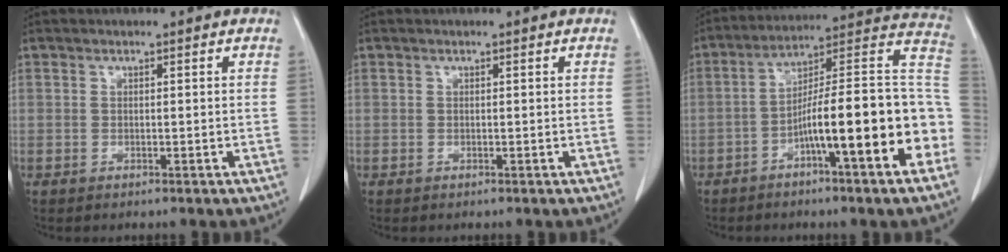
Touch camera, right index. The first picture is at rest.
{"total": 0.0}
{"total": 19.0, "force": [-6.3, 1.6, 17.9], "torque": [-0.211, 0.035, -0.095]}